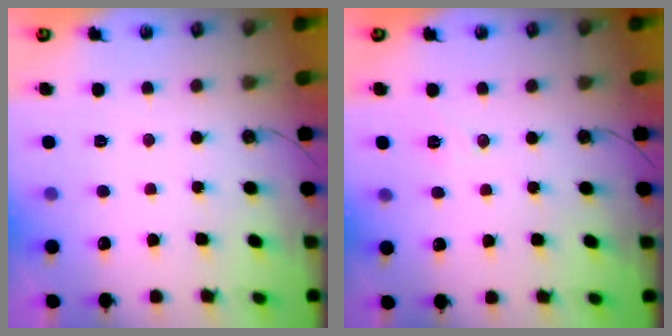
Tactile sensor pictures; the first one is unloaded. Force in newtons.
{"total": 7.1, "press": 5.5, "slide": 4.5}